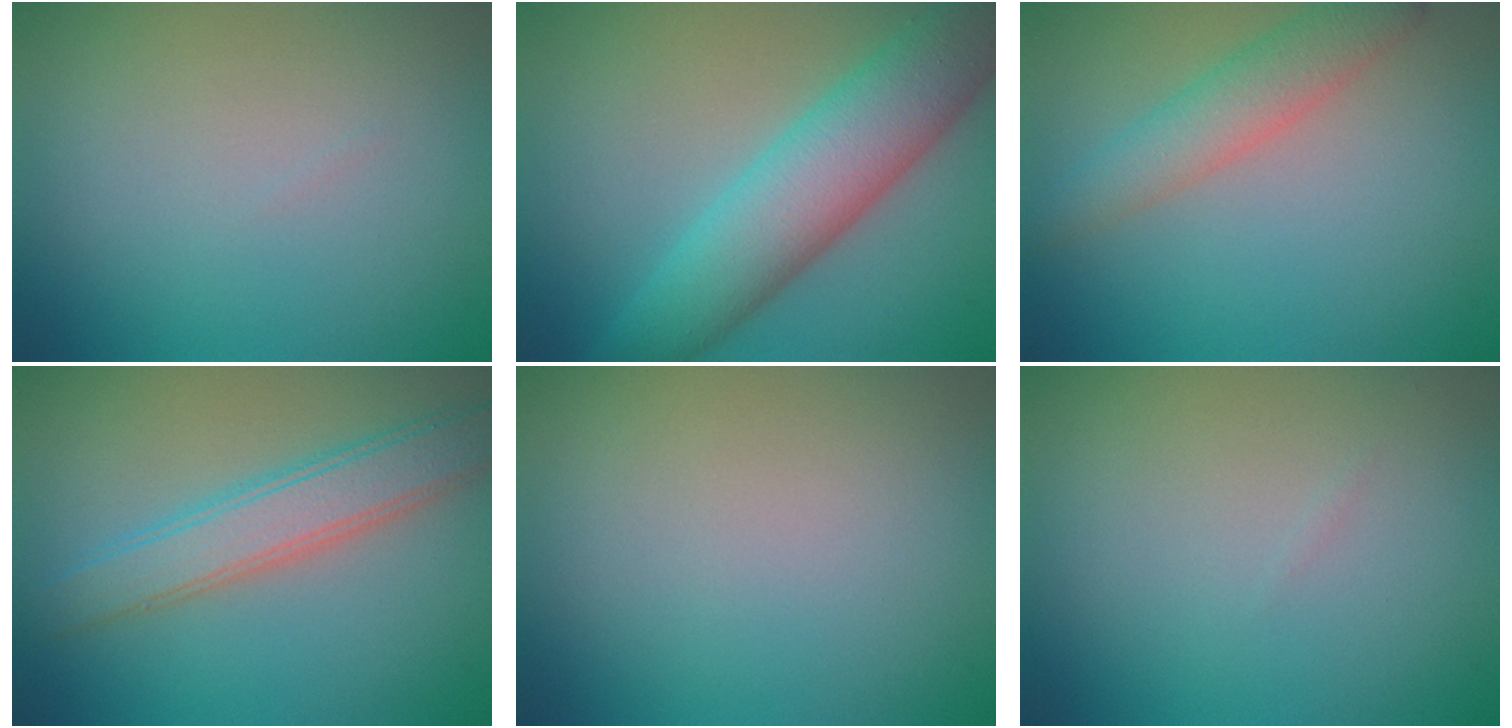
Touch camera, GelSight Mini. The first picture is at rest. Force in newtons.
{"total": 7.9, "press": 7.9, "slide": 0.3}
{"total": 3.4, "press": 3.4, "slide": 0.3}
{"total": 4.4, "press": 4.4, "slide": 0.2}
{"total": 0.0}
{"total": 0.0}